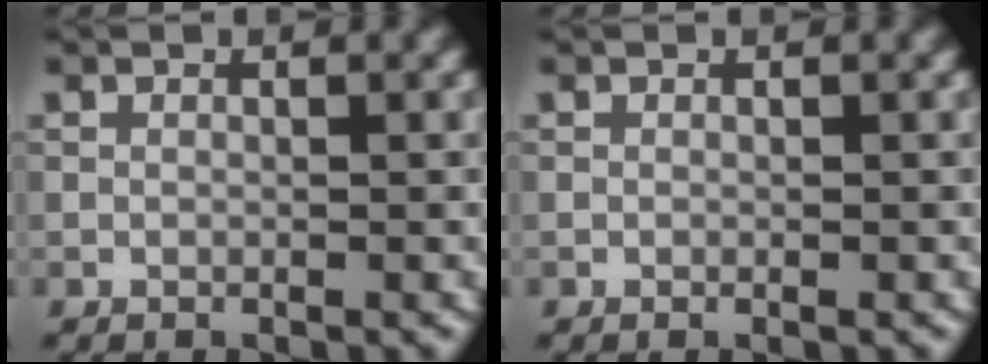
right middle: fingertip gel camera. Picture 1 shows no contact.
{"total": 0.0}